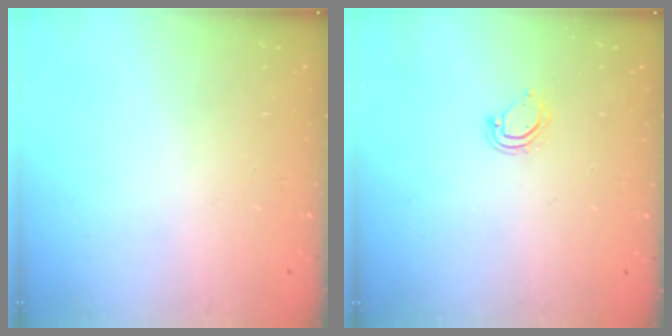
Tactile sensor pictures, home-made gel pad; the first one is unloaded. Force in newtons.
{"total": 4.3, "press": 4.3, "slide": 0.3}